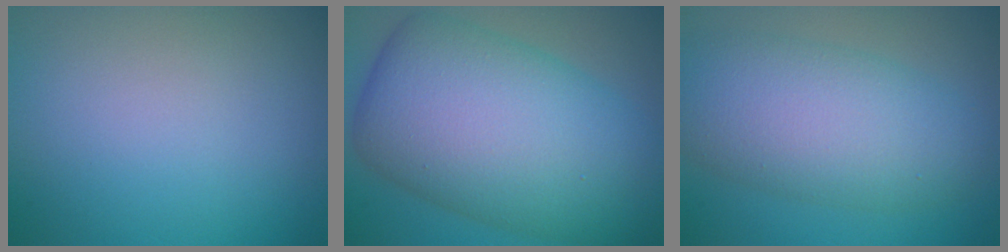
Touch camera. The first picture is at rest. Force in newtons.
{"total": 13.7, "press": 13.7, "slide": 0.3}
{"total": 8.1, "press": 8.1, "slide": 0.2}